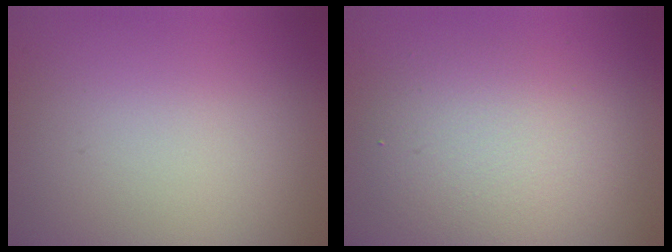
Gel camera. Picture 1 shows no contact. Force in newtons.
{"total": 4.1, "press": 4.1, "slide": 0.1}